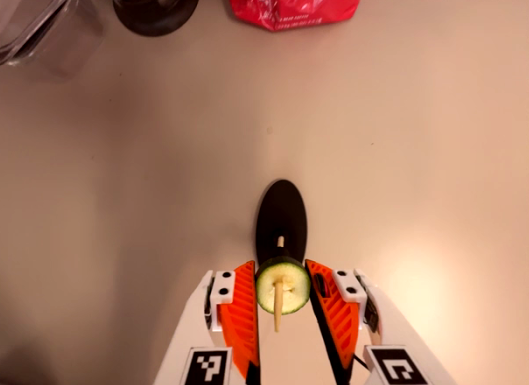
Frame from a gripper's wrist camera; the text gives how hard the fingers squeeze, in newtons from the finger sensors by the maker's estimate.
{"total": 9.0, "left": 8.6, "right": 9.4}